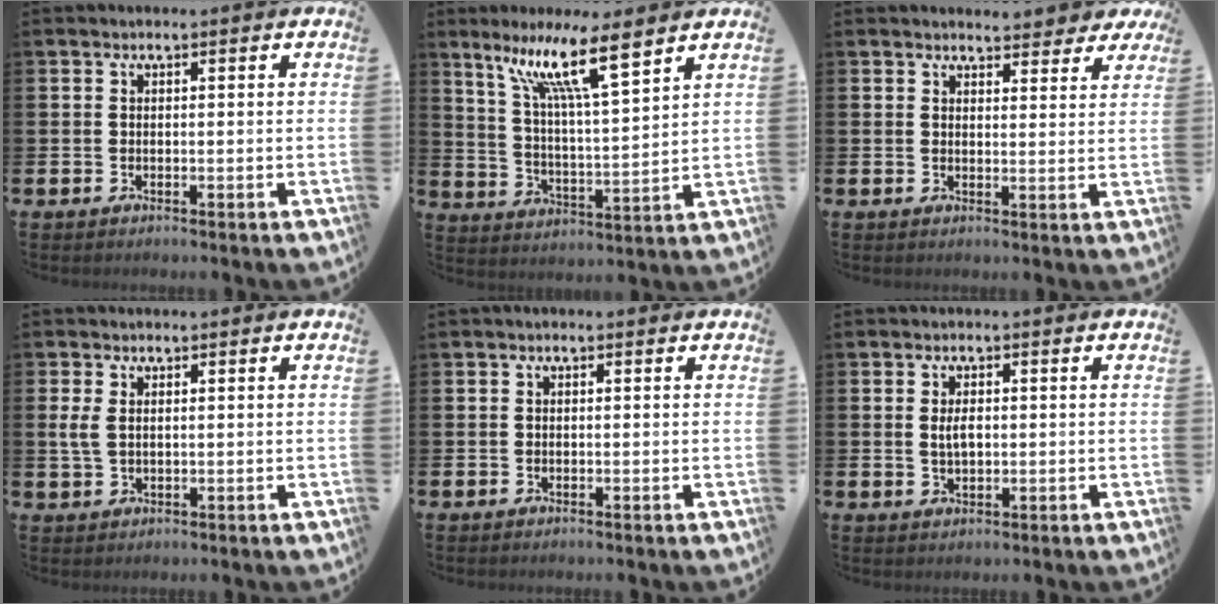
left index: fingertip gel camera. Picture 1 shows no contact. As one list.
[{"total": 11.6, "force": [8.6, 1.8, 7.6], "torque": [-0.154, -0.036, 0.144]}, {"total": 3.9, "force": [3.7, 1.0, 0.3], "torque": [0.007, -0.024, 0.064]}, {"total": 2.6, "force": [1.1, 1.4, 1.9], "torque": [-0.036, 0.007, 0.018]}, {"total": 0.0}, {"total": 2.3, "force": [0.3, 1.3, 2.0], "torque": [-0.033, 0.003, 0.002]}]